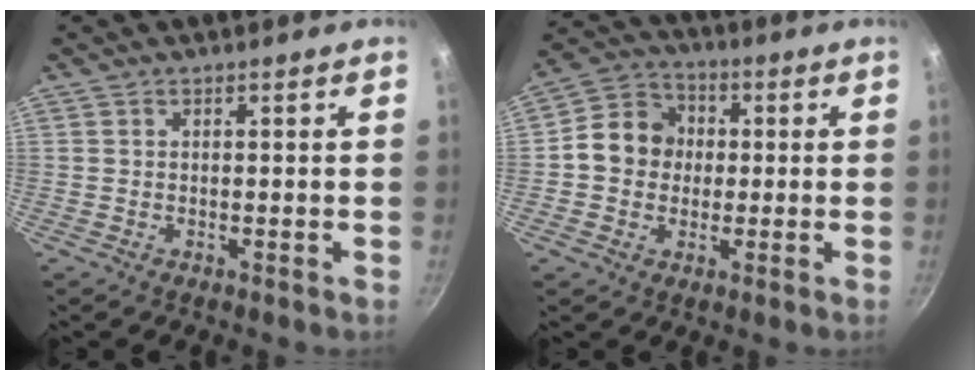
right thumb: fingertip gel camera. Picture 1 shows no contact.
{"total": 10.0, "force": [0.2, 8.9, 4.6], "torque": [-0.043, 0.018, -0.019]}